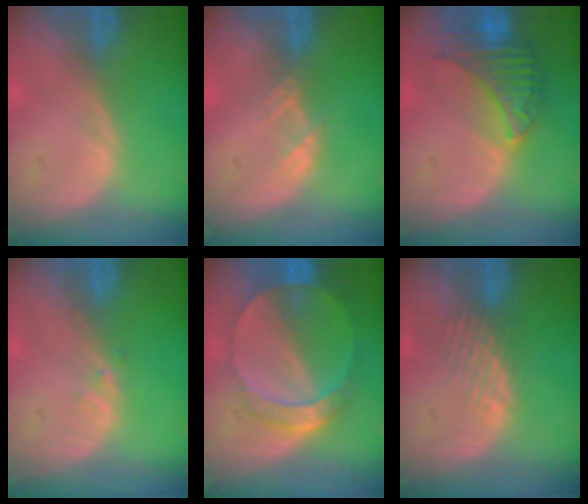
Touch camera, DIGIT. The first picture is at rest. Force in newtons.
{"total": 1.5, "press": 1.4, "slide": 0.2}
{"total": 6.7, "press": 6.6, "slide": 0.8}
{"total": 0.6, "press": 0.6, "slide": 0.1}
{"total": 7.2, "press": 6.4, "slide": 3.4}
{"total": 2.2, "press": 2.2, "slide": 0.2}